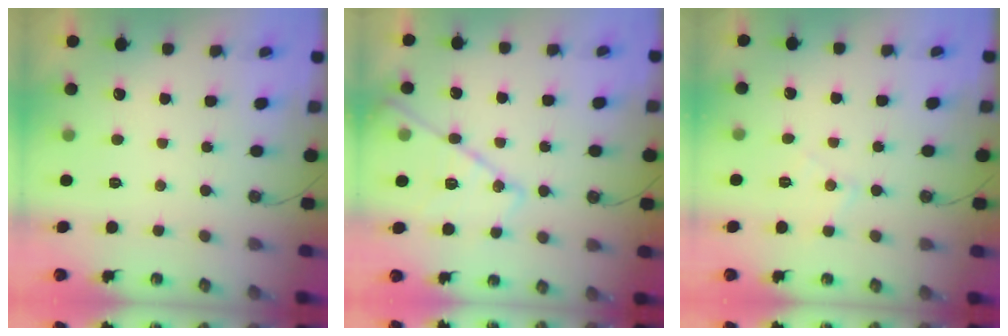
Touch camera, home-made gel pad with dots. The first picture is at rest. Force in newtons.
{"total": 15.7, "press": 15.7, "slide": 1.3}
{"total": 6.0, "press": 6.0, "slide": 0.5}